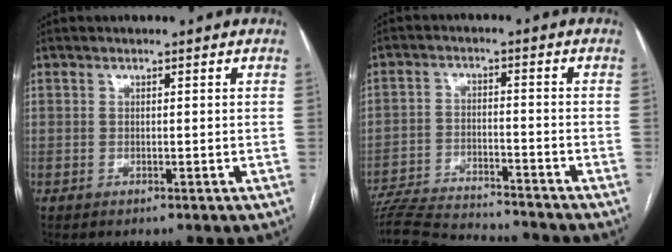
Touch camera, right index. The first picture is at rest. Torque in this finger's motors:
{"motor_torque": [-1.25, -0.89, -1.05, -0.21]}